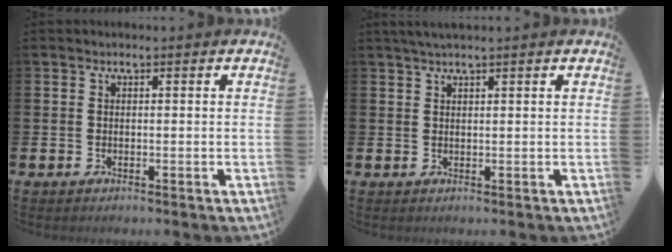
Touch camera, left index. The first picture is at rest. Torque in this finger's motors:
{"motor_torque": [0.15, -0.11, 0.06, 0.04]}